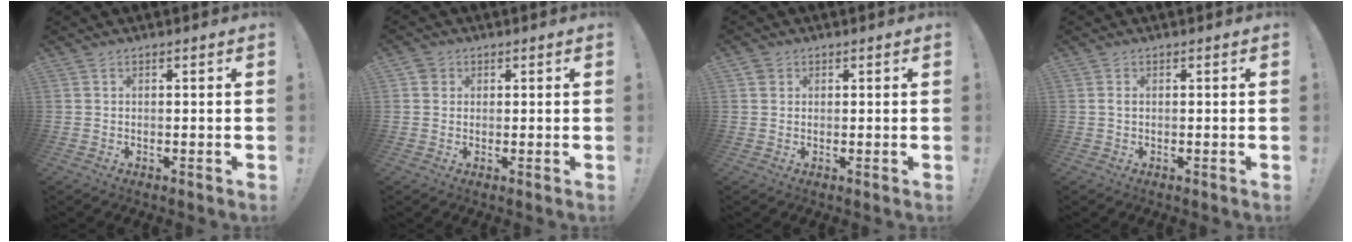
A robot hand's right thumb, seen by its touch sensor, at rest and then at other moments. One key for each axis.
{"total": 2.3, "fx": 0.9, "fy": 2.0, "fz": 0.5, "tx": -0.004, "ty": 0.000, "tz": 0.016}
{"total": 1.7, "fx": 1.0, "fy": 1.3, "fz": 0.4, "tx": -0.001, "ty": -0.001, "tz": 0.016}
{"total": 0.9, "fx": 0.1, "fy": 0.5, "fz": 0.7, "tx": -0.017, "ty": 0.006, "tz": 0.001}